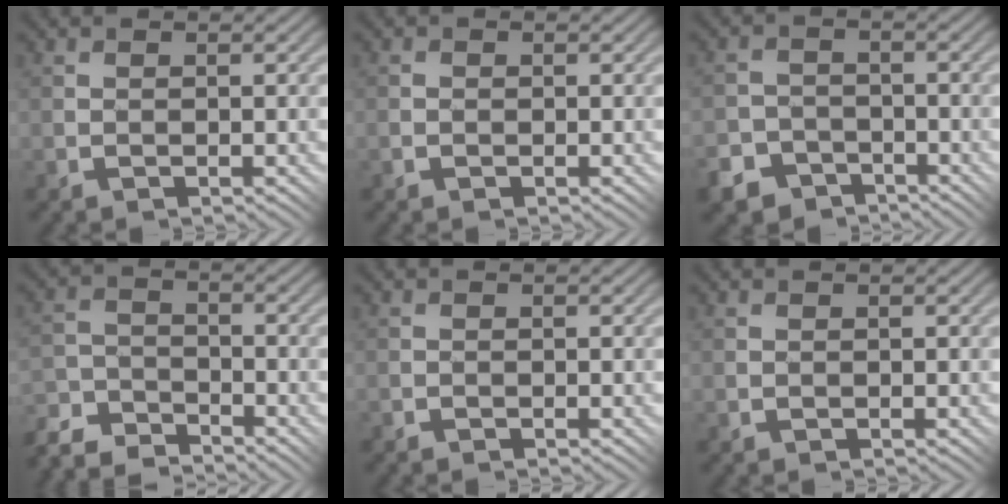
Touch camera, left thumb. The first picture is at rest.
{"total": 0.7, "force": [-0.3, 0.5, 0.2], "torque": [0.004, 0.002, -0.006]}
{"total": 6.7, "force": [-4.9, 4.4, 1.1], "torque": [-0.018, -0.009, -0.093]}
{"total": 7.3, "force": [-6.8, 2.0, 1.7], "torque": [-0.035, -0.001, -0.130]}
{"total": 0.5, "force": [-0.5, 0.0, -0.1], "torque": [0.004, 0.002, -0.011]}
{"total": 0.0}